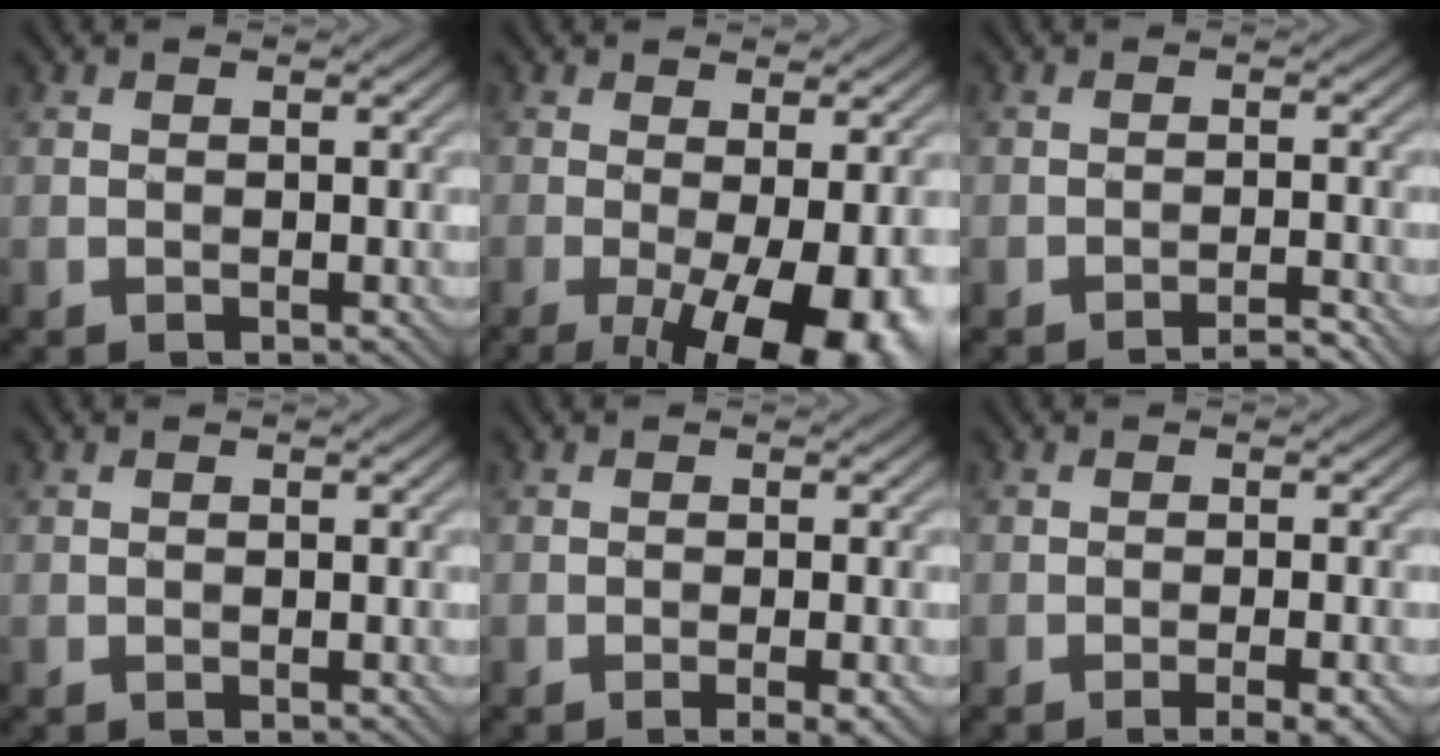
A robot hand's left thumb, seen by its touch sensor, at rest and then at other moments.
{"total": 12.6, "force": [-4.6, 3.9, 11.1], "torque": [-0.155, -0.008, -0.057]}
{"total": 2.6, "force": [-2.0, 0.1, 1.5], "torque": [-0.016, 0.010, -0.040]}
{"total": 0.0}
{"total": 2.3, "force": [-1.0, 0.1, 2.1], "torque": [-0.036, 0.003, -0.021]}
{"total": 2.9, "force": [-1.5, 0.2, 2.4], "torque": [-0.035, 0.008, -0.028]}